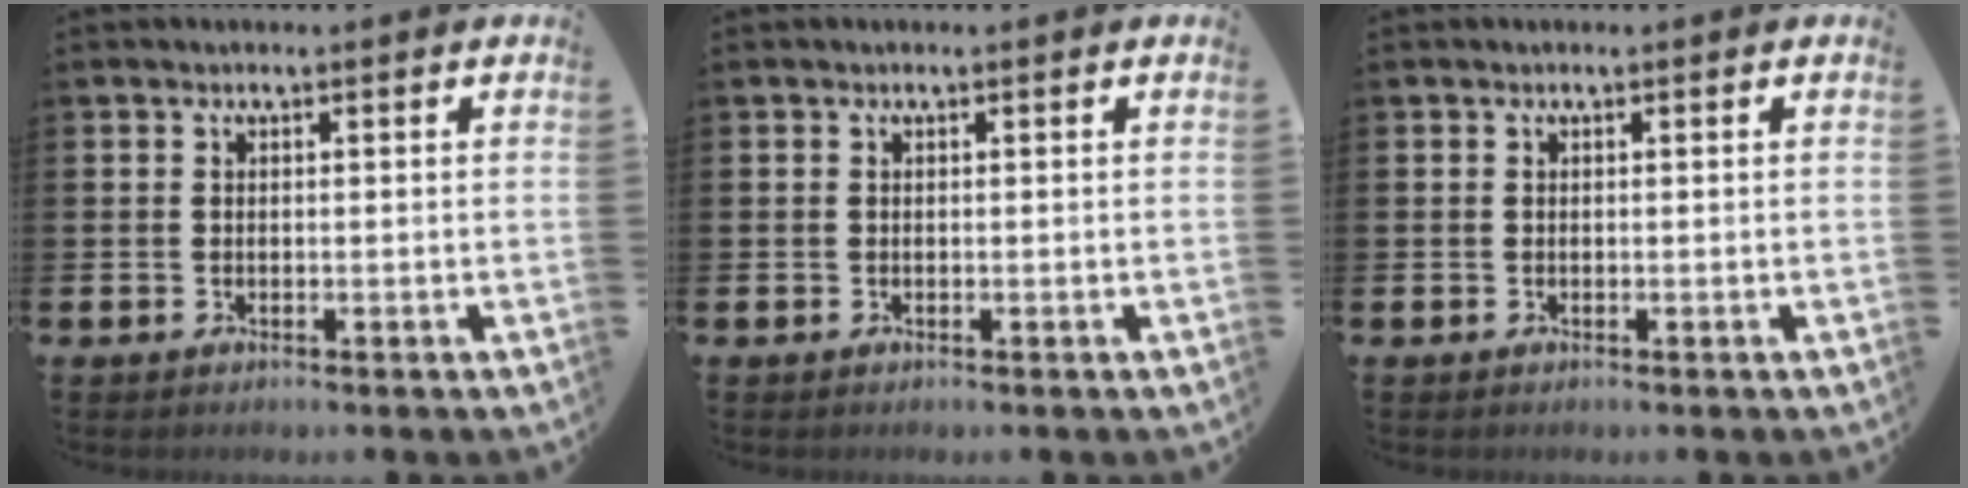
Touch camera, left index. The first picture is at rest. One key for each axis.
{"total": 0.0}
{"total": 0.0}